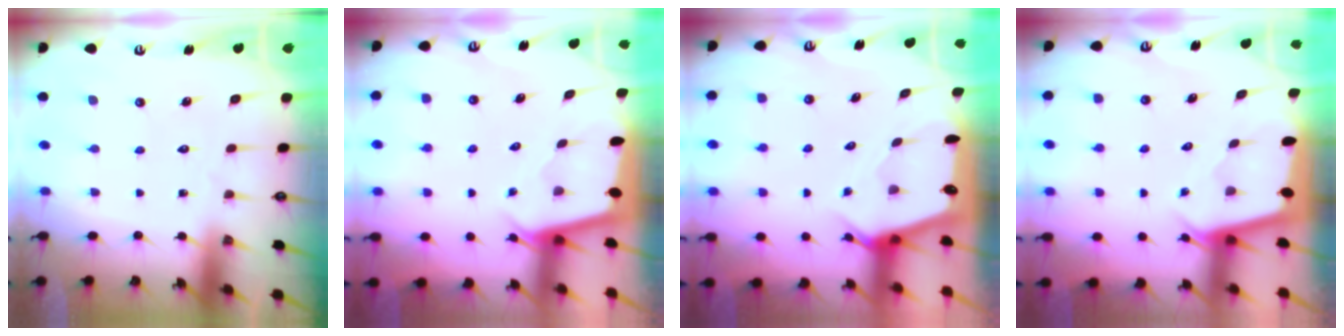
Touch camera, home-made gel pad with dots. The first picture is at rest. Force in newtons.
{"total": 2.0, "press": 2.0, "slide": 0.2}
{"total": 2.9, "press": 2.9, "slide": 0.2}
{"total": 2.0, "press": 2.0, "slide": 0.3}